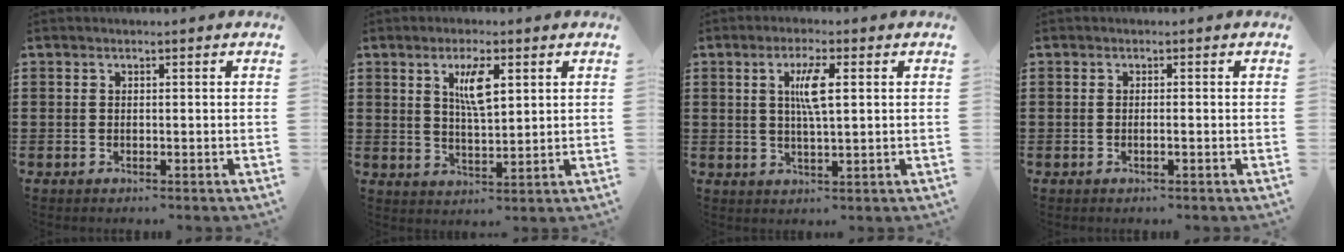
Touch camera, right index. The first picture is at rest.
{"total": 5.4, "force": [2.2, 1.6, 4.7], "torque": [-0.083, 0.001, 0.031]}
{"total": 4.7, "force": [1.1, 0.8, 4.5], "torque": [-0.090, 0.005, 0.014]}
{"total": 0.8, "force": [-0.3, -0.1, 0.8], "torque": [-0.013, -0.004, -0.006]}